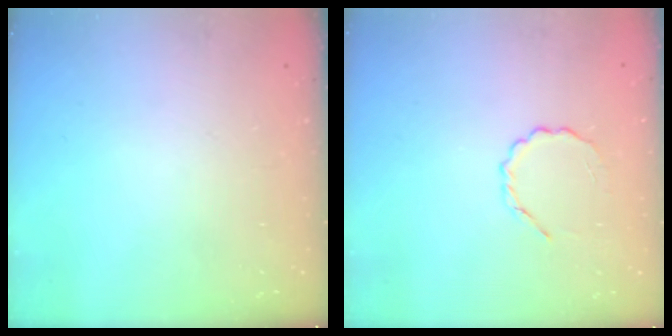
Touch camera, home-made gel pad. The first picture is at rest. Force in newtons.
{"total": 3.0, "press": 2.8, "slide": 1.0}